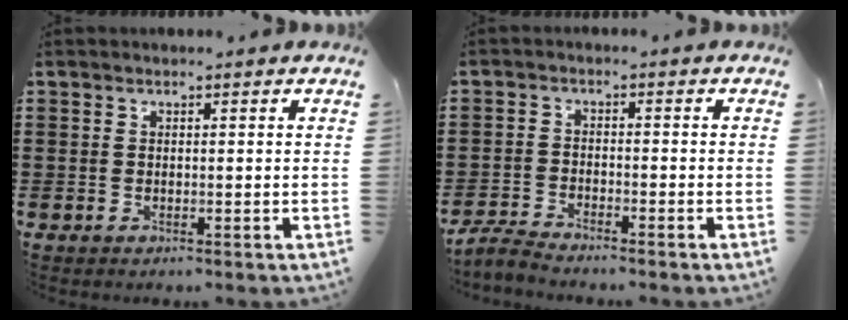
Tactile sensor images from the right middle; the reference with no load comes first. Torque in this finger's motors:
{"motor_torque": [0.62, -0.51, 0.00, 0.00]}